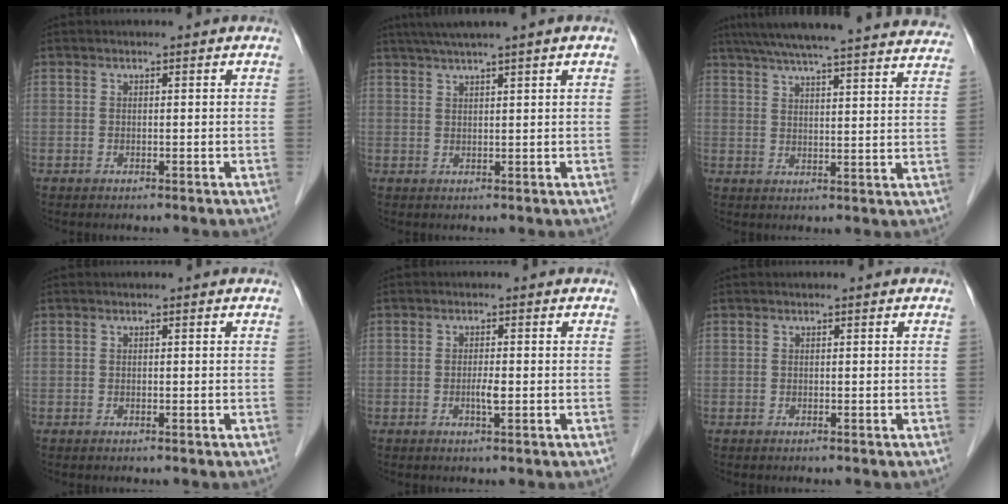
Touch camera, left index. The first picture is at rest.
{"total": 6.1, "force": [4.5, -1.1, 4.0], "torque": [-0.064, 0.029, 0.076]}
{"total": 31.1, "force": [28.3, 2.0, 12.7], "torque": [-0.208, -0.031, 0.348]}
{"total": 0.0}
{"total": 1.8, "force": [-0.4, 0.2, 1.7], "torque": [-0.032, -0.001, -0.008]}
{"total": 0.0}